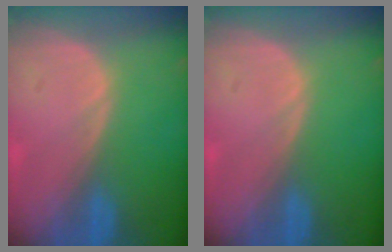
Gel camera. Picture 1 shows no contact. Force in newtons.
{"total": 0.0}